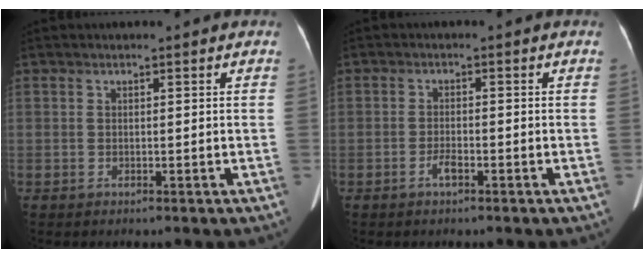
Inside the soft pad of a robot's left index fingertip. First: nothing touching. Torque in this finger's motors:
{"motor_torque": [0.24, 0.12, 0.04, 0.05]}